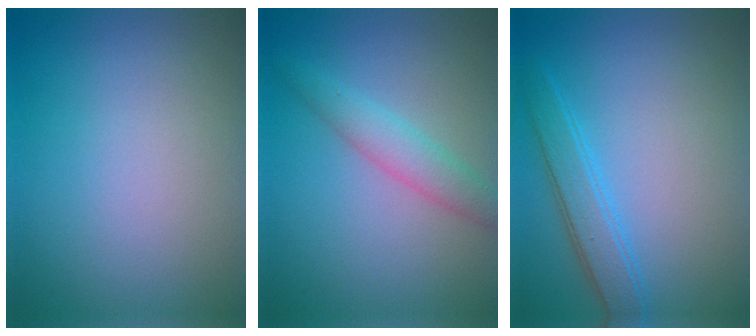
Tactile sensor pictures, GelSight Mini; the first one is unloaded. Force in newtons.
{"total": 2.9, "press": 2.9, "slide": 0.1}
{"total": 3.0, "press": 3.0, "slide": 0.0}